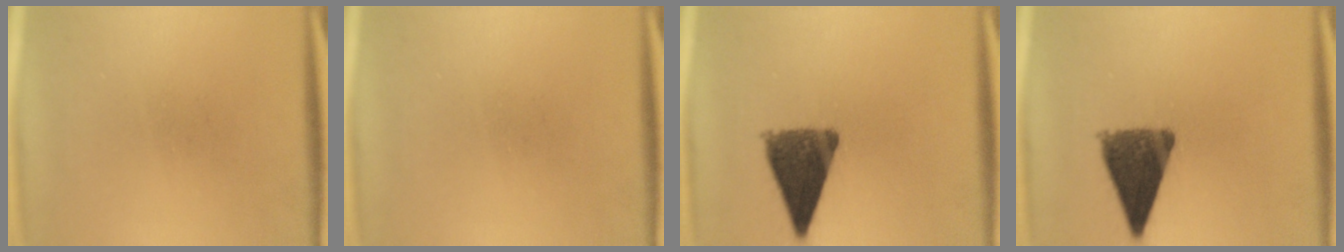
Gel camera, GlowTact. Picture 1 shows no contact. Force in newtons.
{"total": 0.0}
{"total": 11.0}
{"total": 11.0}